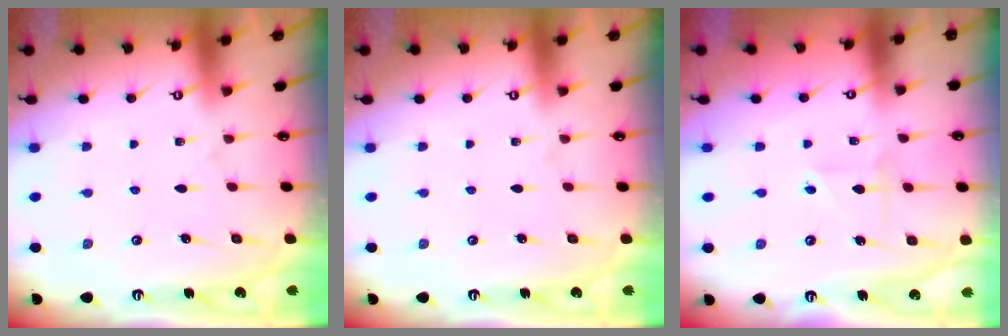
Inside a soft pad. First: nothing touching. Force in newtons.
{"total": 0.0}
{"total": 3.4, "press": 3.3, "slide": 0.4}